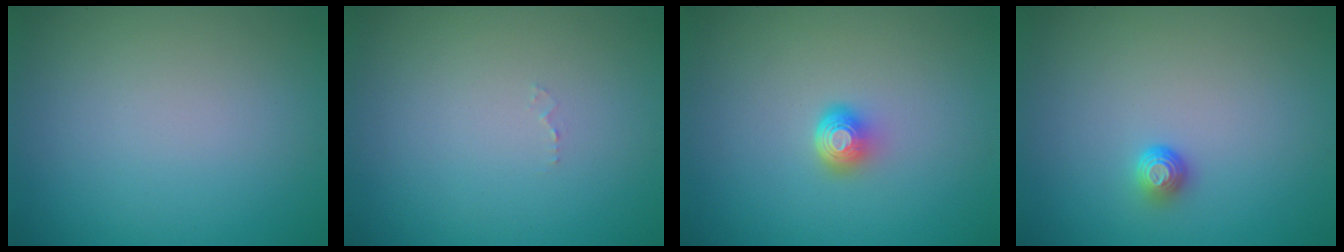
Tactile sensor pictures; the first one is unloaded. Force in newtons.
{"total": 0.5, "press": 0.5, "slide": 0.1}
{"total": 2.0, "press": 1.4, "slide": 1.4}
{"total": 1.2, "press": 0.9, "slide": 0.8}